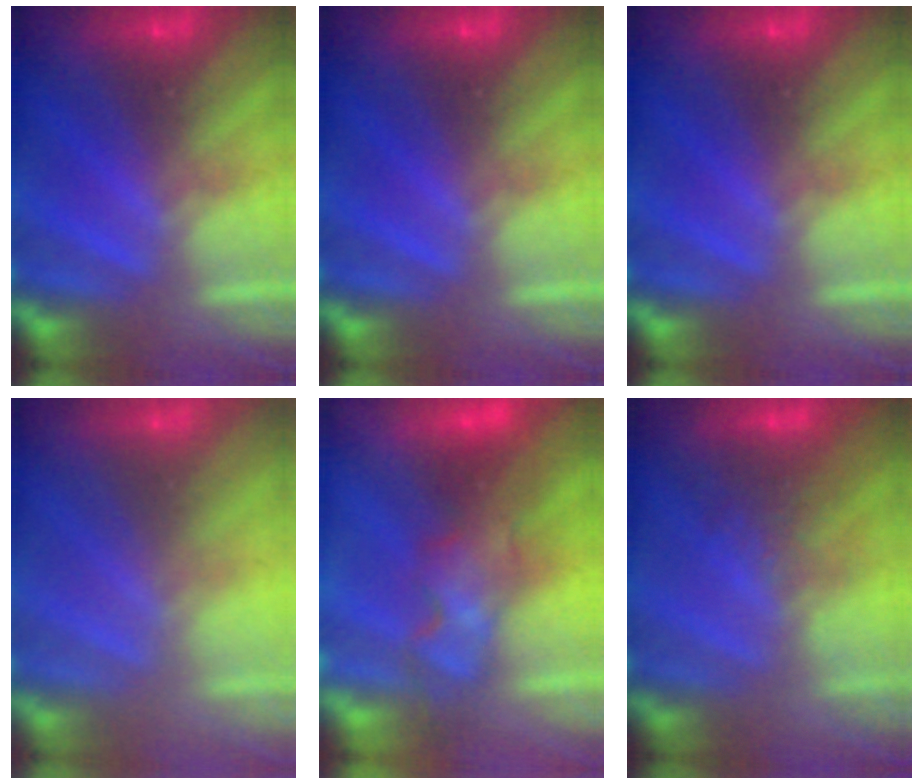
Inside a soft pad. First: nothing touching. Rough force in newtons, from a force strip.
{"total": 0.0}
{"total": 0.0}
{"total": 2.3}
{"total": 3.7}
{"total": 2.7}